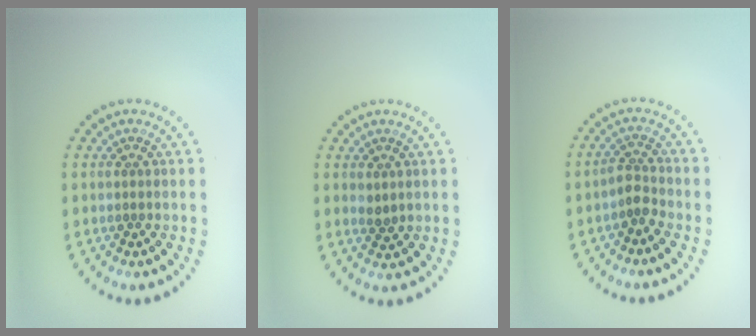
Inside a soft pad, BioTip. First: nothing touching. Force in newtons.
{"total": 1.0, "press": 0.9, "slide": 0.4}
{"total": 1.8, "press": 1.3, "slide": 1.2}